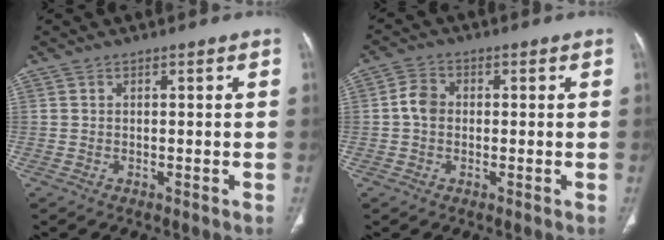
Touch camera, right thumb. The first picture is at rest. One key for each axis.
{"total": 3.9, "fx": -0.1, "fy": 3.1, "fz": 2.3, "tx": -0.040, "ty": 0.010, "tz": -0.009}